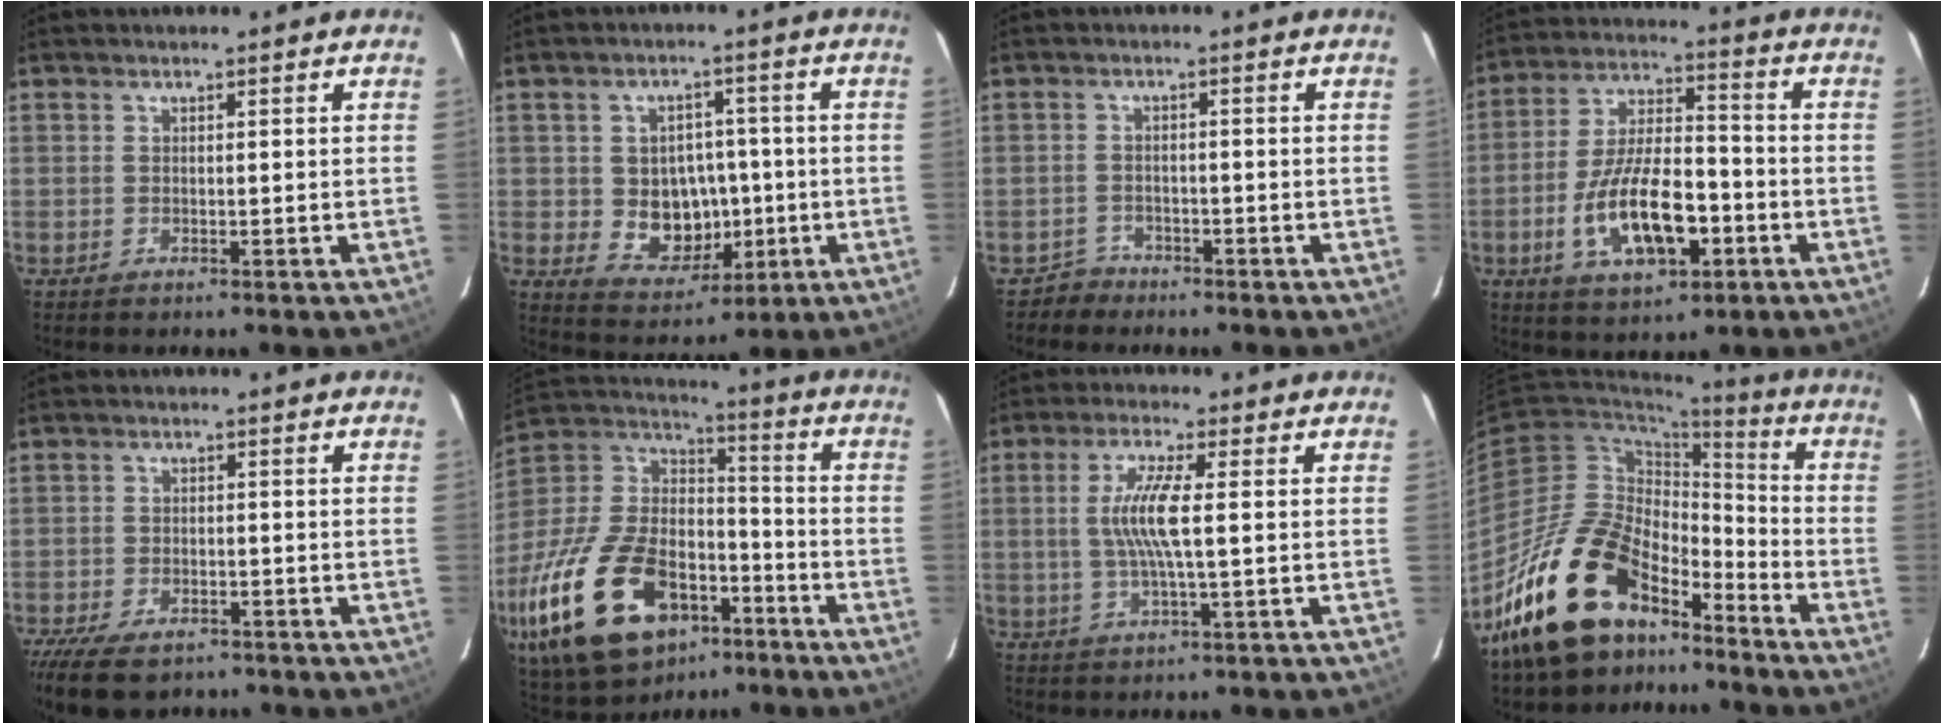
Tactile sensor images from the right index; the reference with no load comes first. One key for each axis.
{"total": 9.5, "fx": -1.1, "fy": 8.2, "fz": 4.6, "tx": -0.096, "ty": 0.005, "tz": 0.004}
{"total": 2.6, "fx": -2.0, "fy": 1.5, "fz": -0.7, "tx": 0.010, "ty": 0.013, "tz": -0.036}
{"total": 15.5, "fx": -5.2, "fy": 6.8, "fz": 12.9, "tx": -0.255, "ty": 0.002, "tz": -0.081}
{"total": 10.3, "fx": -7.7, "fy": 4.5, "fz": 5.0, "tx": -0.129, "ty": -0.024, "tz": -0.134}
{"total": 33.2, "fx": -17.5, "fy": 18.2, "fz": 21.6, "tx": -0.460, "ty": -0.012, "tz": -0.281}
{"total": 7.6, "fx": 0.3, "fy": 0.5, "fz": 7.5, "tx": -0.149, "ty": 0.000, "tz": 0.007}
{"total": 21.3, "fx": -15.7, "fy": 10.0, "fz": 10.3, "tx": -0.193, "ty": 0.015, "tz": -0.261}